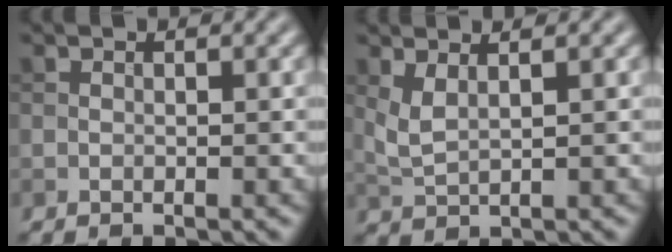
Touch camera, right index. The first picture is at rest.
{"total": 2.2, "force": [1.1, 0.7, 1.8], "torque": [-0.043, -0.004, 0.027]}